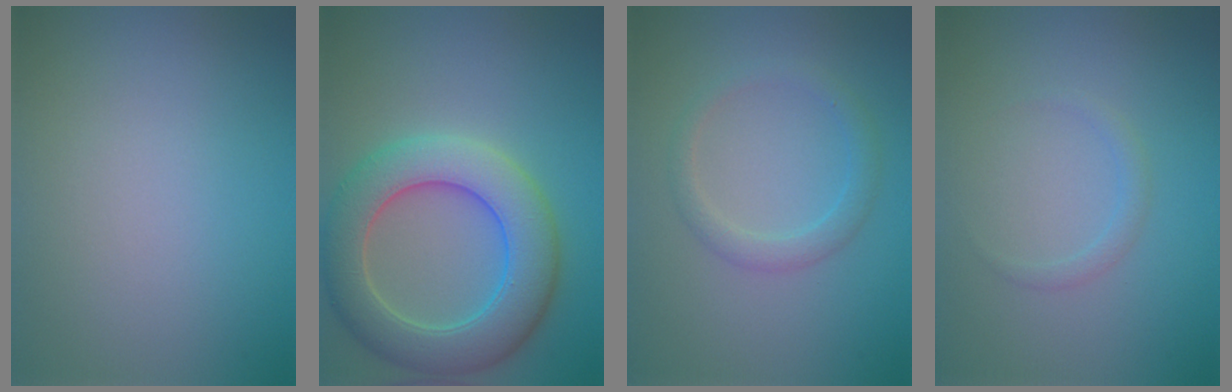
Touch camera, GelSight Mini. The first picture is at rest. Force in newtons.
{"total": 7.9, "press": 7.9, "slide": 0.3}
{"total": 2.0, "press": 2.0, "slide": 0.1}
{"total": 1.0, "press": 1.0, "slide": 0.0}